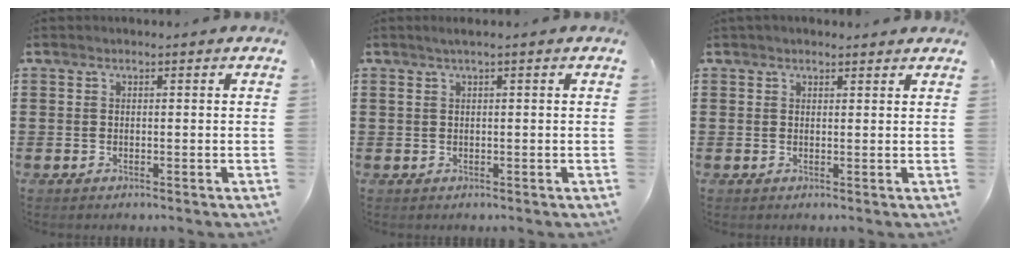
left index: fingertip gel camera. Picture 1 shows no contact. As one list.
[{"total": 1.2, "force": [0.3, 0.0, 1.1], "torque": [-0.018, -0.001, 0.006]}, {"total": 1.3, "force": [1.1, 0.6, 0.1], "torque": [-0.005, 0.004, 0.021]}]